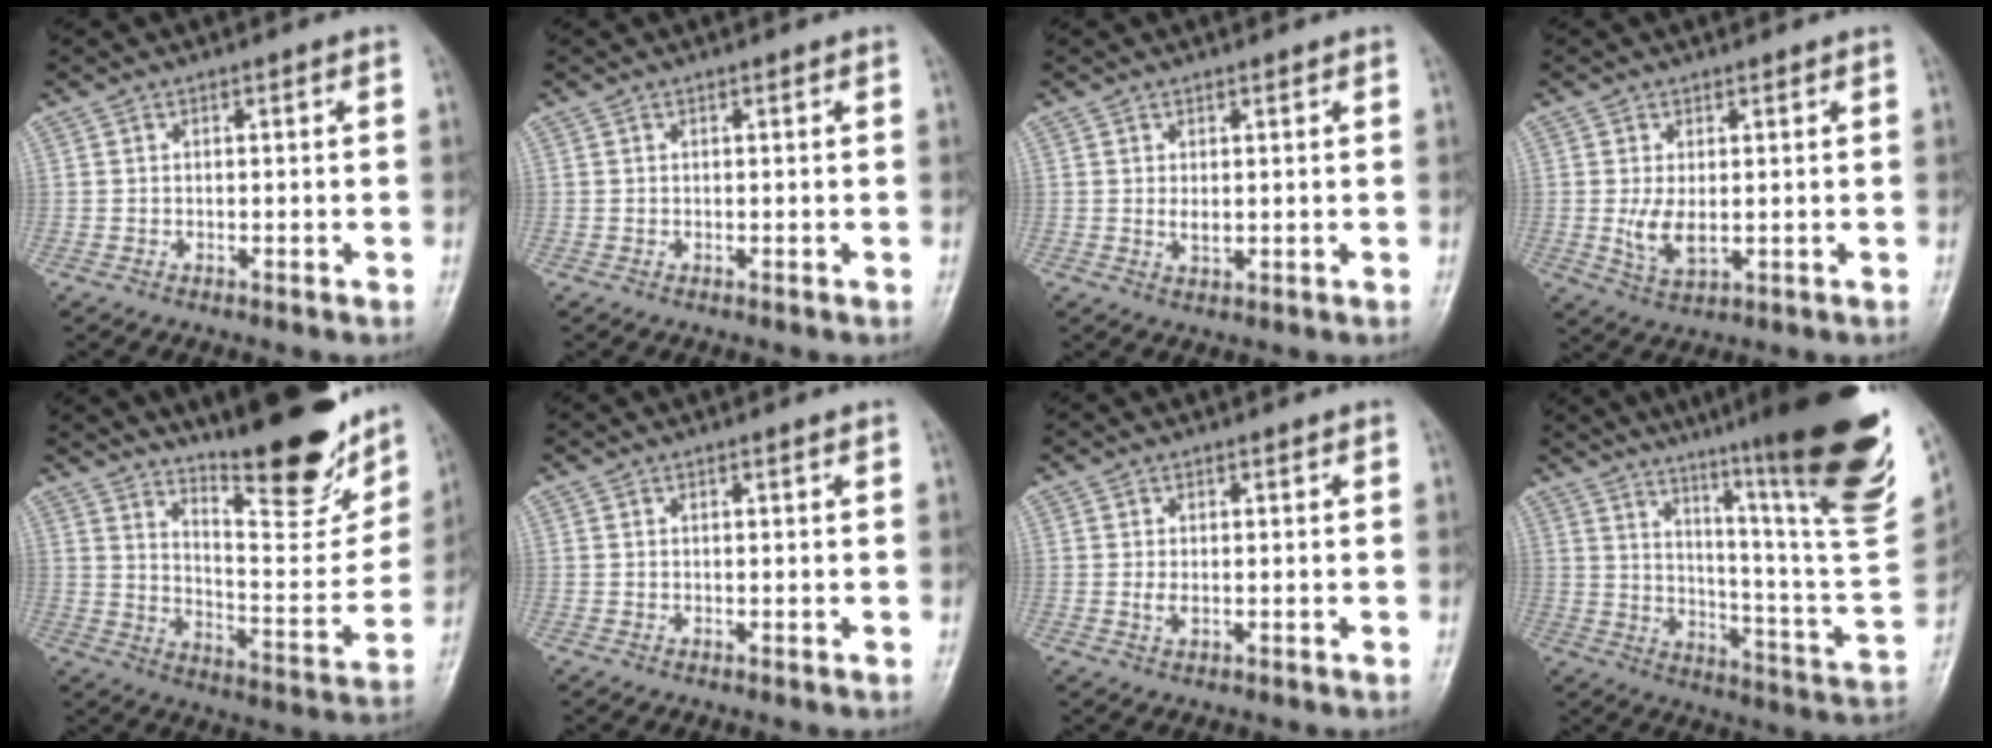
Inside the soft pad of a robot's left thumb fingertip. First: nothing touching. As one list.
[{"total": 0.0}, {"total": 1.5, "force": [0.7, 0.7, 1.1], "torque": [-0.018, -0.006, 0.014]}, {"total": 5.0, "force": [0.3, 2.6, 4.2], "torque": [-0.078, -0.014, 0.015]}, {"total": 23.1, "force": [17.2, 6.2, 14.1], "torque": [-0.166, -0.110, 0.255]}, {"total": 0.6, "force": [0.5, -0.1, 0.3], "torque": [-0.010, -0.003, 0.009]}, {"total": 1.6, "force": [0.5, 0.8, 1.4], "torque": [-0.025, -0.005, 0.011]}, {"total": 32.3, "force": [20.8, 3.2, 24.5], "torque": [-0.291, -0.108, 0.296]}]